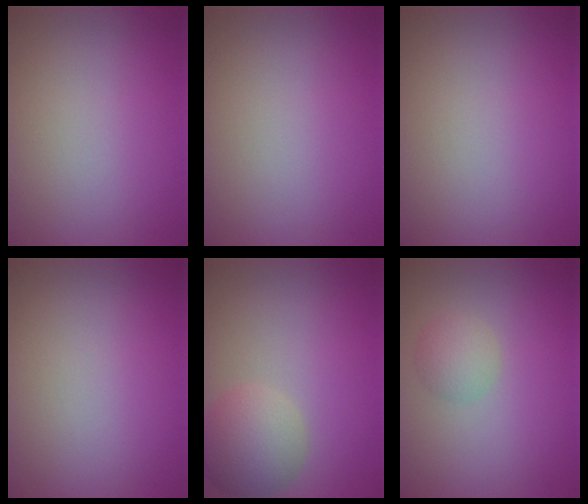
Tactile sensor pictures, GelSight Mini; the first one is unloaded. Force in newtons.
{"total": 0.0}
{"total": 0.0}
{"total": 0.0}
{"total": 4.5, "press": 4.5, "slide": 0.1}
{"total": 2.0, "press": 2.0, "slide": 0.0}